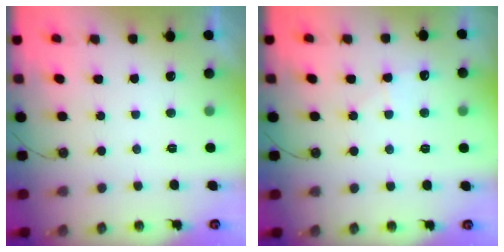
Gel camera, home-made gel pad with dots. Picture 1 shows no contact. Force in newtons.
{"total": 6.6, "press": 6.5, "slide": 0.9}